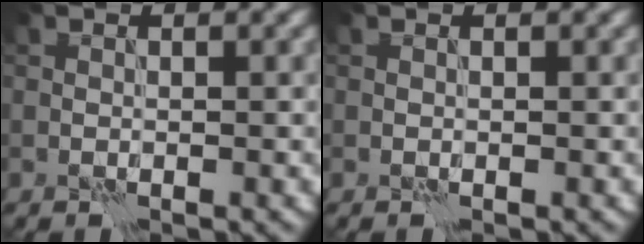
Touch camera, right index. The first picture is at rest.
{"total": 0.0}